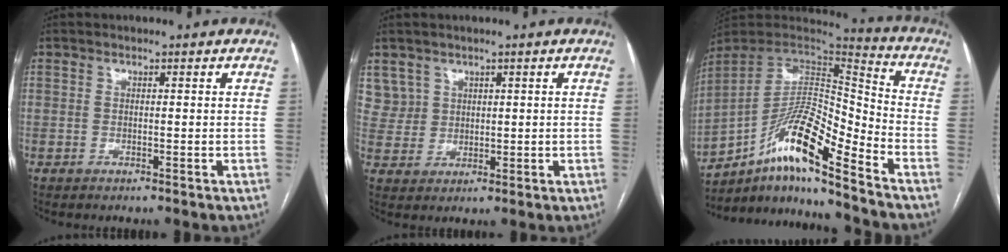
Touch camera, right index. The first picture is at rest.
{"total": 4.9, "force": [2.7, 4.1, -0.2], "torque": [0.010, 0.009, 0.059]}
{"total": 16.4, "force": [-10.7, 1.8, 12.3], "torque": [-0.220, 0.017, -0.187]}